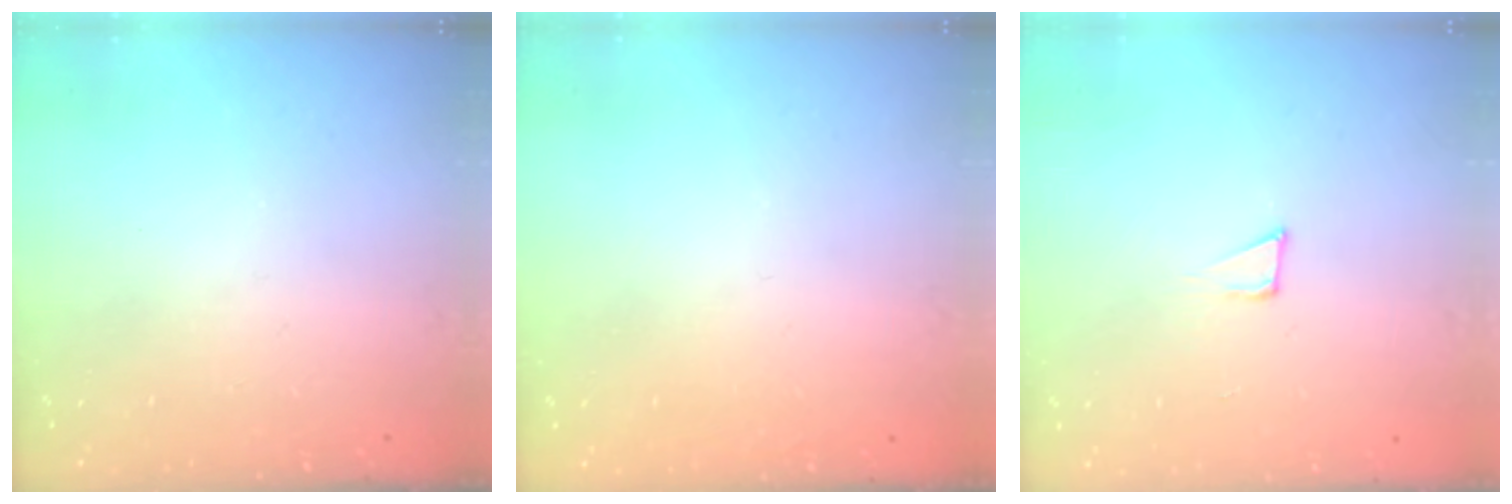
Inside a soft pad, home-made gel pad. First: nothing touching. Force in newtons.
{"total": 1.6, "press": 1.6, "slide": 0.1}
{"total": 5.5, "press": 5.4, "slide": 0.8}